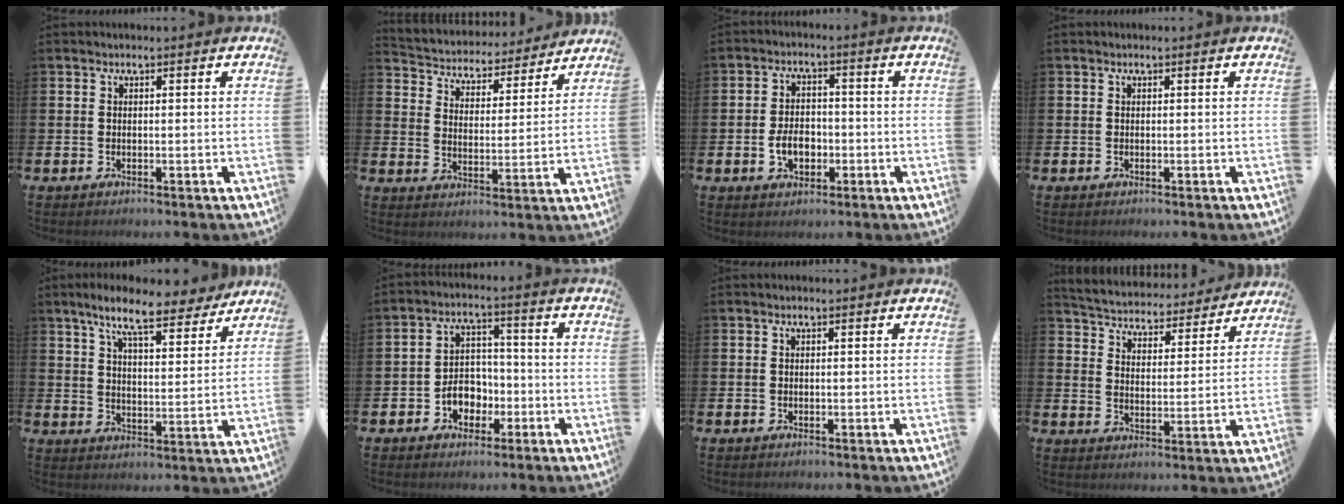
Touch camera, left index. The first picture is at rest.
{"total": 4.6, "force": [4.3, 1.7, 0.0], "torque": [-0.035, -0.039, 0.069]}
{"total": 4.4, "force": [-1.3, 3.0, 3.0], "torque": [-0.048, 0.003, -0.026]}
{"total": 0.0}
{"total": 9.8, "force": [8.3, 2.1, 4.7], "torque": [-0.100, -0.037, 0.143]}
{"total": 5.1, "force": [-2.0, 4.1, 2.1], "torque": [-0.038, 0.008, -0.042]}
{"total": 0.0}
{"total": 5.0, "force": [4.8, 1.3, 0.2], "torque": [-0.037, -0.041, 0.081]}